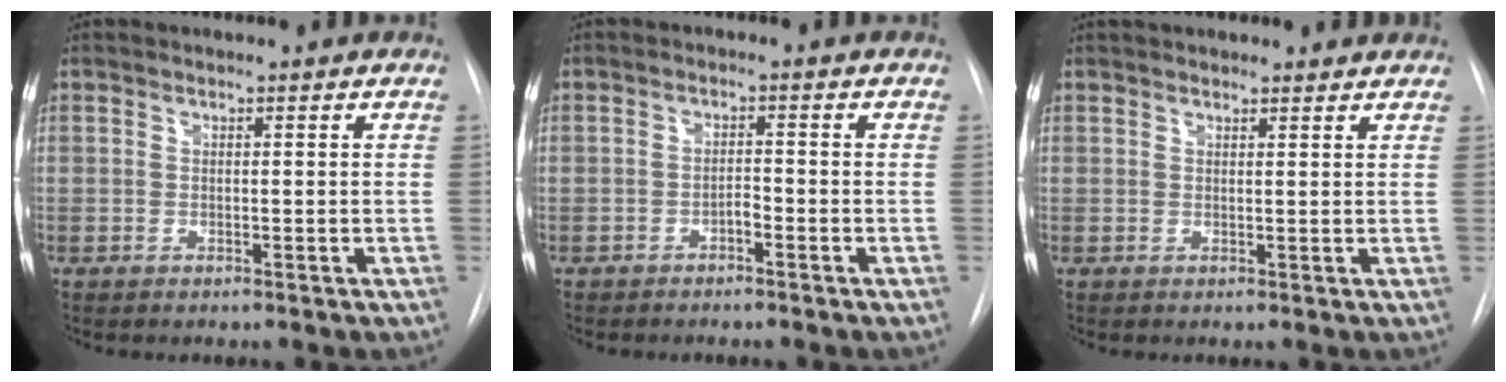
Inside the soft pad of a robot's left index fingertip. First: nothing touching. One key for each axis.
{"total": 1.5, "fx": -1.1, "fy": 0.4, "fz": 0.9, "tx": -0.014, "ty": 0.003, "tz": -0.020}
{"total": 6.9, "fx": 6.4, "fy": 1.7, "fz": 2.2, "tx": -0.026, "ty": 0.032, "tz": 0.076}